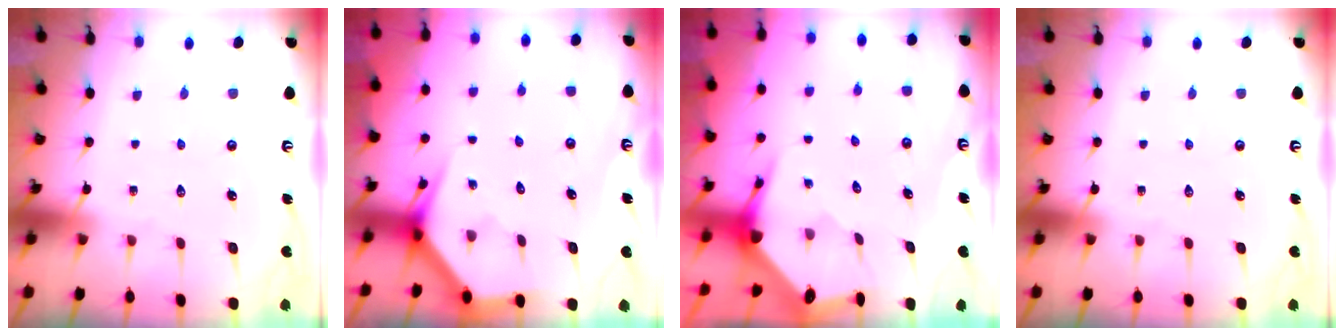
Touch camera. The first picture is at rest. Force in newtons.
{"total": 3.5, "press": 3.5, "slide": 0.3}
{"total": 3.6, "press": 3.6, "slide": 0.5}
{"total": 0.0}